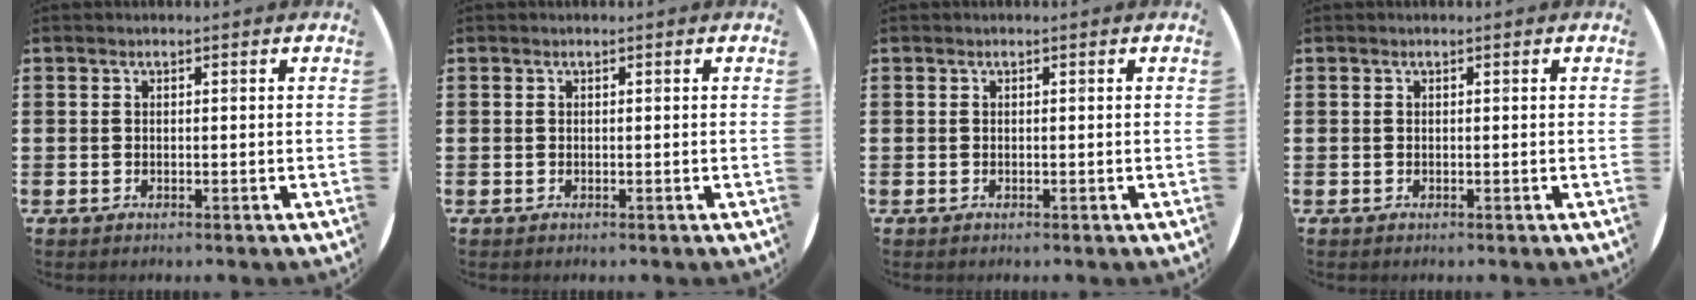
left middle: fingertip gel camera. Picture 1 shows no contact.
{"total": 0.0}
{"total": 0.0}
{"total": 0.0}